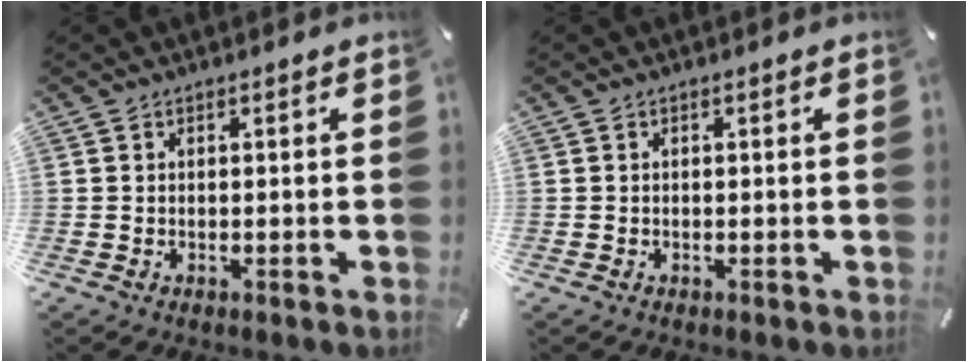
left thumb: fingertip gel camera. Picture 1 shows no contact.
{"total": 0.0}